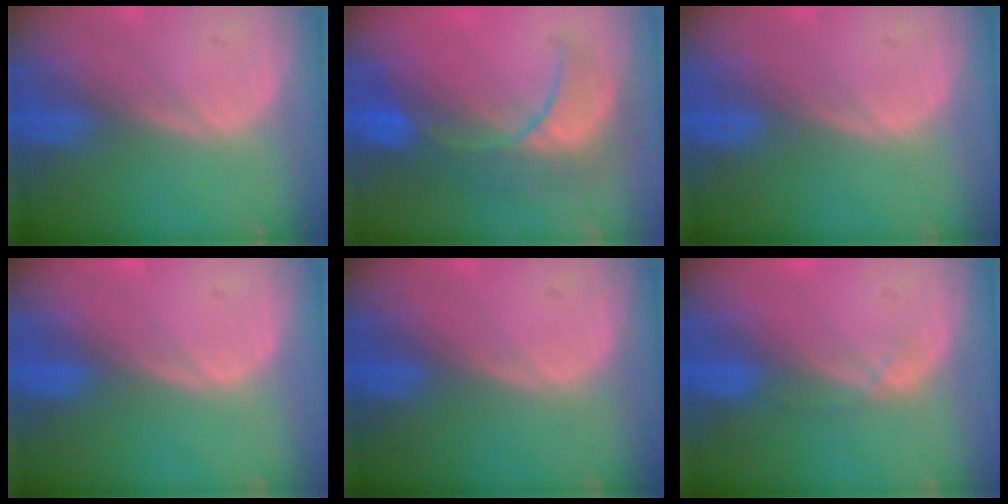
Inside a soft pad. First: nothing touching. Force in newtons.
{"total": 8.3, "press": 8.3, "slide": 0.8}
{"total": 0.0}
{"total": 0.0}
{"total": 0.0}
{"total": 1.1, "press": 1.1, "slide": 0.2}